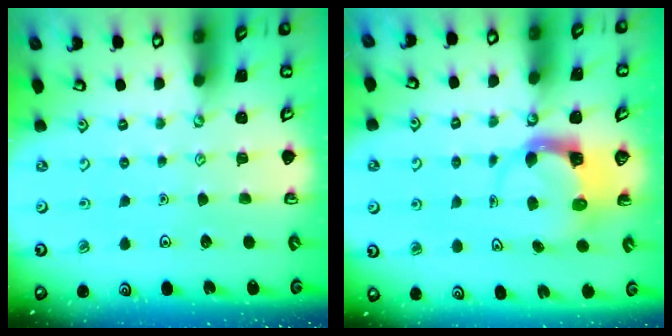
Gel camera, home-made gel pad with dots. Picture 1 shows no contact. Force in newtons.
{"total": 3.7, "press": 3.6, "slide": 0.5}